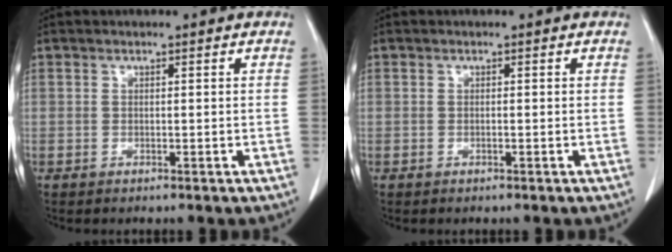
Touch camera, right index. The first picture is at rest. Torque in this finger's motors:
{"motor_torque": [-0.09, 0.07, -0.01, 0.01]}